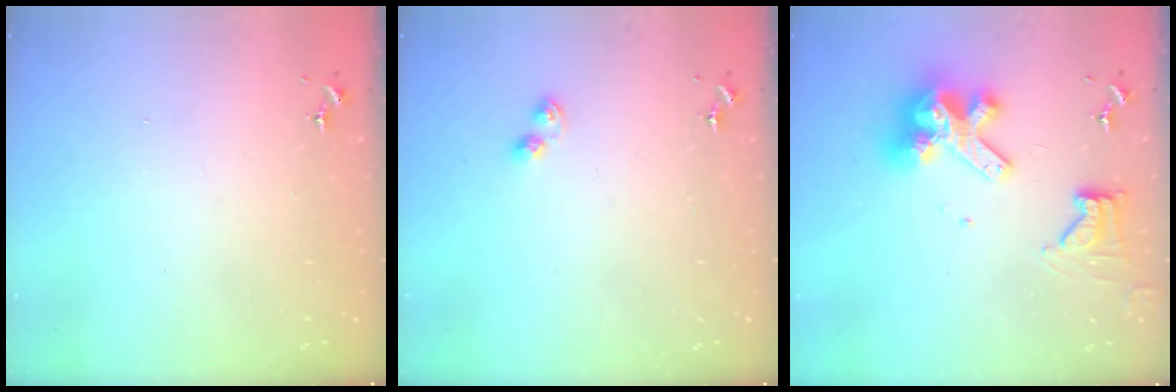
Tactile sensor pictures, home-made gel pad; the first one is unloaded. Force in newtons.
{"total": 3.7, "press": 3.7, "slide": 0.4}
{"total": 15.0, "press": 14.8, "slide": 1.9}